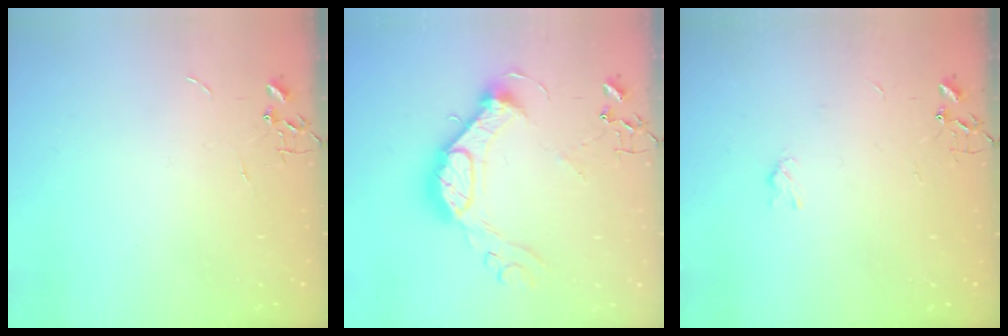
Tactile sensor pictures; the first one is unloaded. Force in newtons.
{"total": 15.7, "press": 15.7, "slide": 1.3}
{"total": 3.2, "press": 3.1, "slide": 0.7}